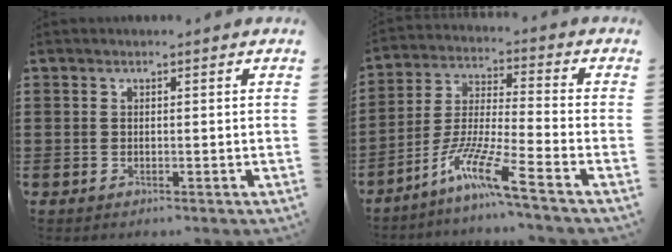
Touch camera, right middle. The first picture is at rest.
{"total": 9.2, "force": [-6.7, 0.2, 6.3], "torque": [-0.134, -0.014, -0.135]}